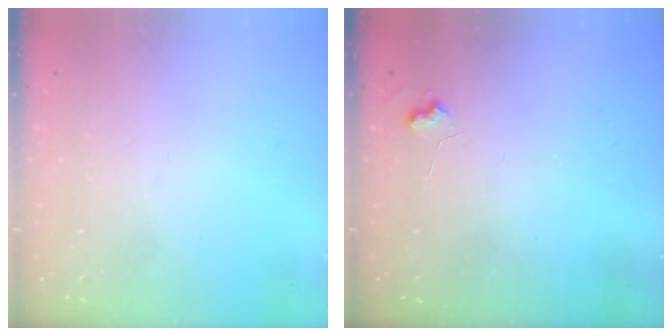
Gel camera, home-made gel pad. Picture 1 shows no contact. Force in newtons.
{"total": 4.1, "press": 4.0, "slide": 0.6}